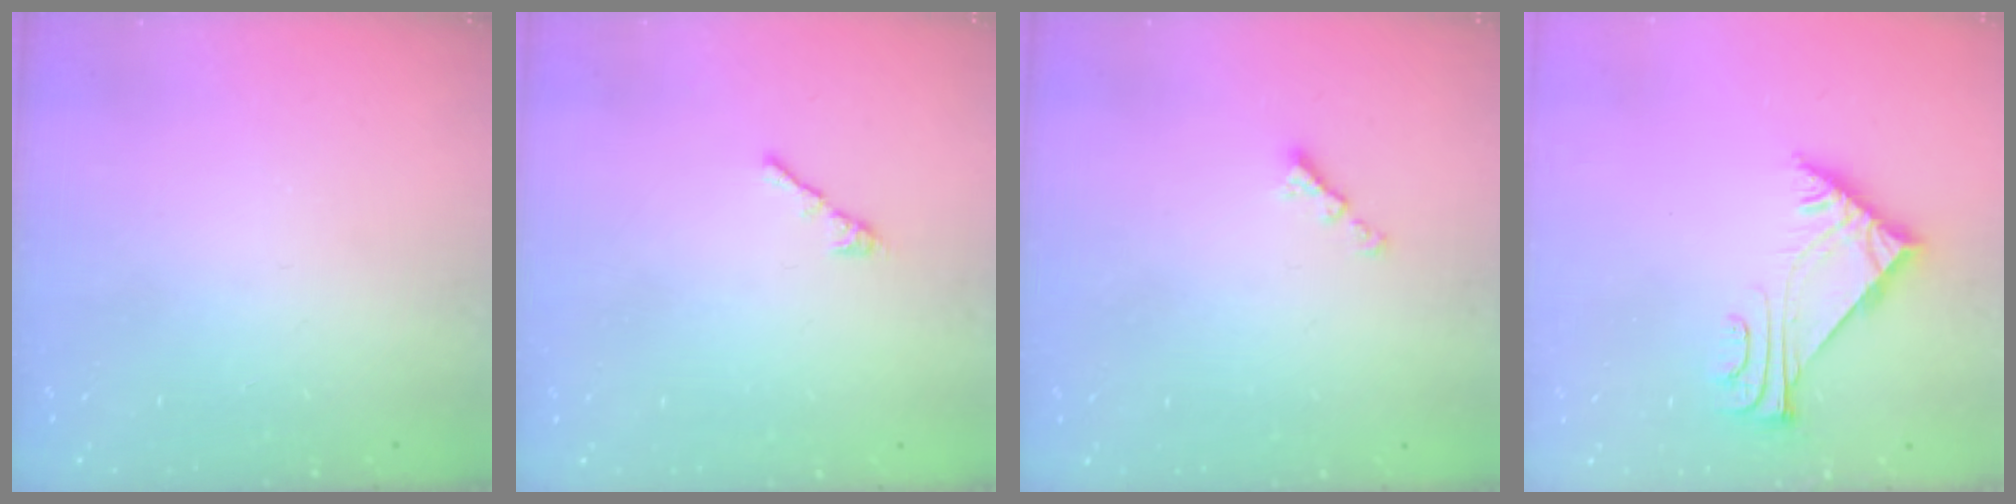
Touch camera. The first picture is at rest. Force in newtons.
{"total": 0.6, "press": 0.4, "slide": 0.4}
{"total": 2.1, "press": 2.1, "slide": 0.4}
{"total": 5.5, "press": 5.5, "slide": 0.9}